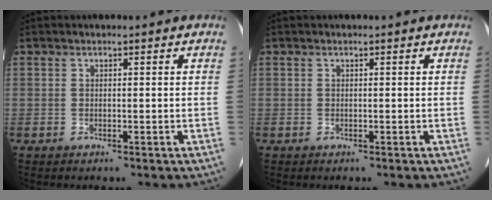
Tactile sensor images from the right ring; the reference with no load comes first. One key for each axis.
{"total": 0.0}